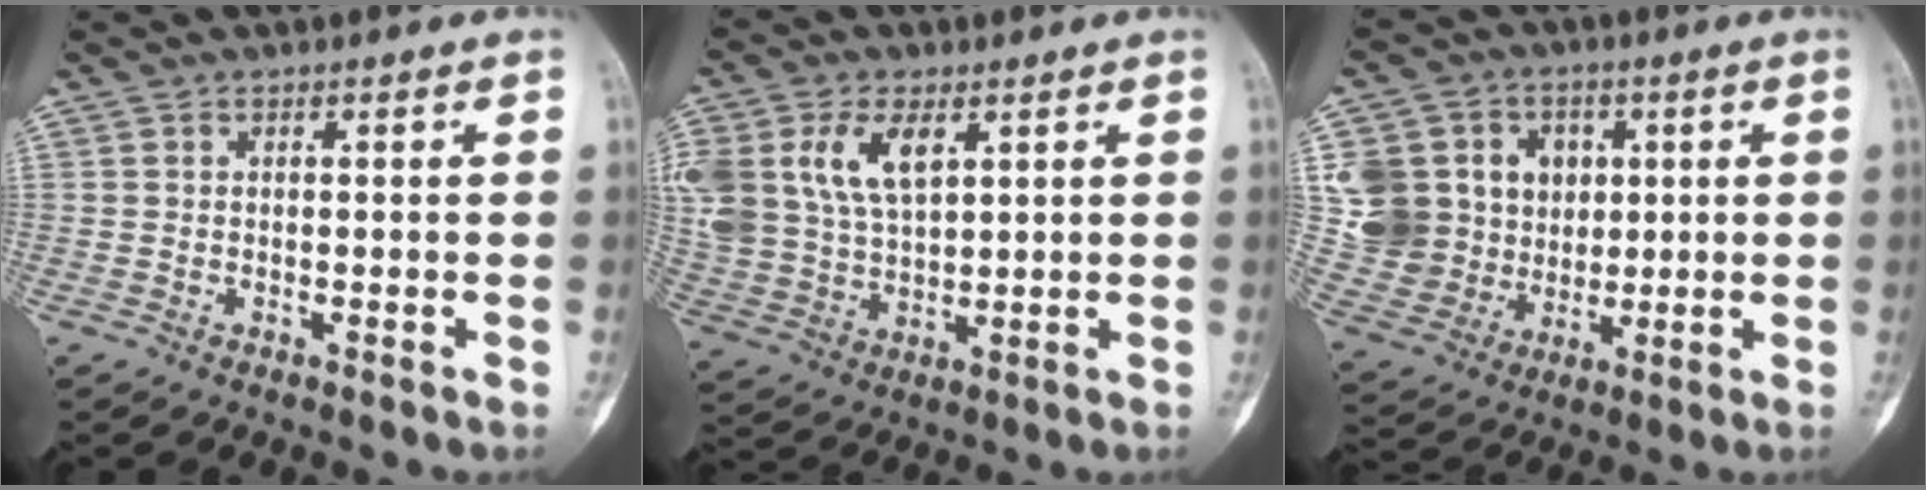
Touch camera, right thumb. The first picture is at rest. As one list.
[{"total": 15.5, "force": [5.8, 9.4, 10.9], "torque": [-0.238, -0.008, 0.118]}, {"total": 16.9, "force": [3.0, 15.0, 7.2], "torque": [-0.100, 0.018, 0.075]}]